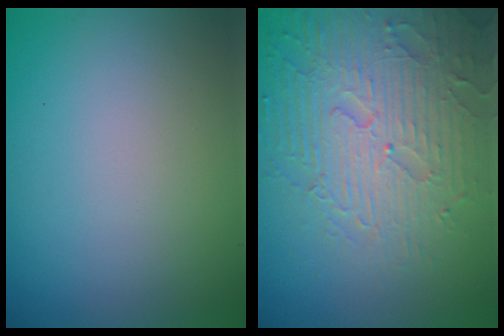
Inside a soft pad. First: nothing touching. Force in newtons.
{"total": 6.5, "press": 5.4, "slide": 3.6}